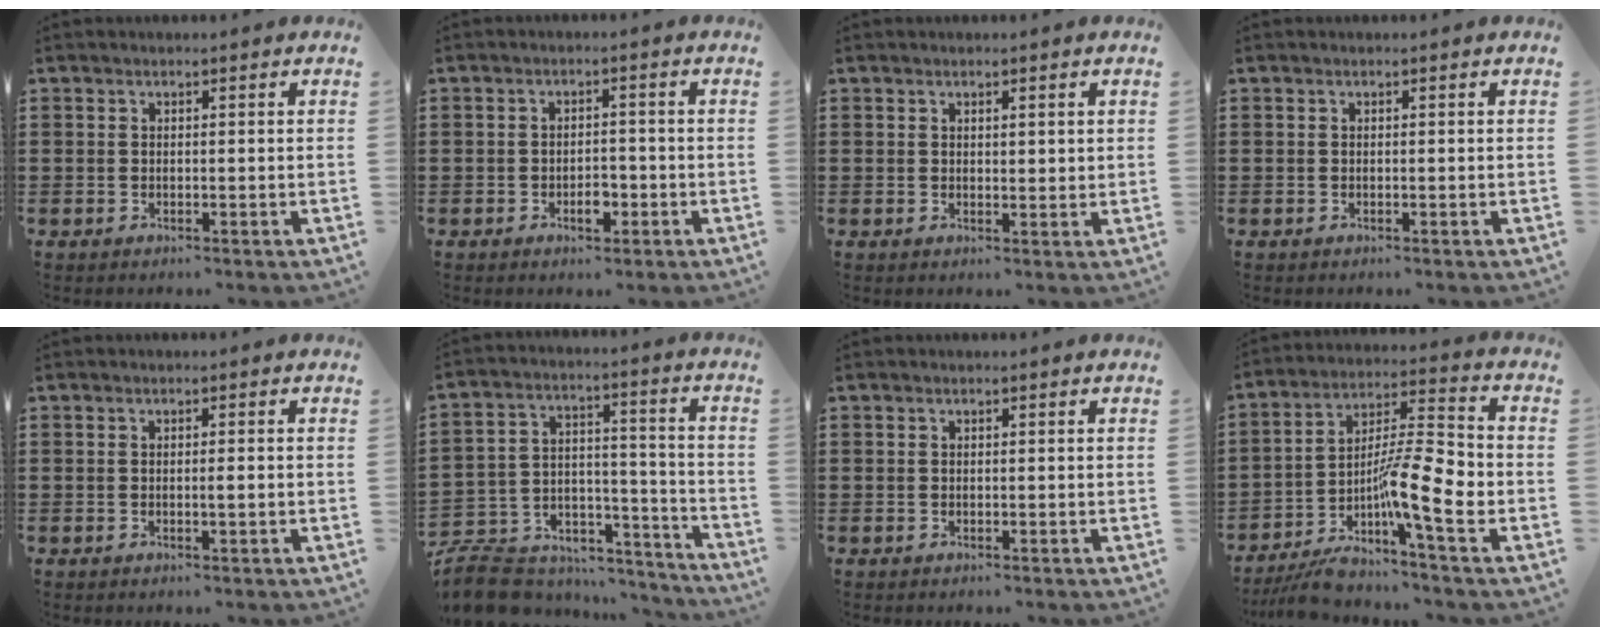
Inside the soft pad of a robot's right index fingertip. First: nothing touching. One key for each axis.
{"total": 3.1, "fx": -1.5, "fy": 1.6, "fz": 2.3, "tx": -0.041, "ty": 0.003, "tz": -0.026}
{"total": 1.0, "fx": 0.8, "fy": 0.3, "fz": 0.6, "tx": -0.013, "ty": 0.003, "tz": 0.013}
{"total": 0.0}
{"total": 1.2, "fx": -0.2, "fy": 0.1, "fz": 1.2, "tx": -0.020, "ty": -0.002, "tz": -0.003}
{"total": 8.6, "fx": -7.6, "fy": 3.5, "fz": 1.9, "tx": -0.047, "ty": 0.013, "tz": -0.149}
{"total": 0.0}
{"total": 12.8, "fx": -4.8, "fy": 2.7, "fz": 11.5, "tx": -0.218, "ty": -0.011, "tz": -0.090}